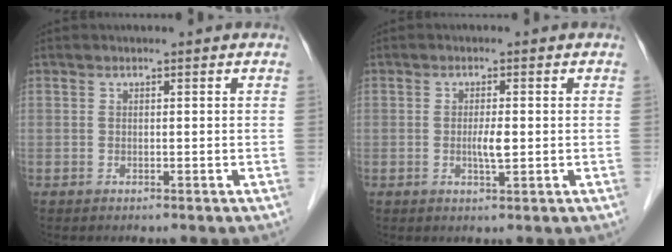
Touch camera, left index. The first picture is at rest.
{"total": 2.5, "force": [-0.2, 0.4, 2.4], "torque": [-0.048, -0.003, -0.003]}